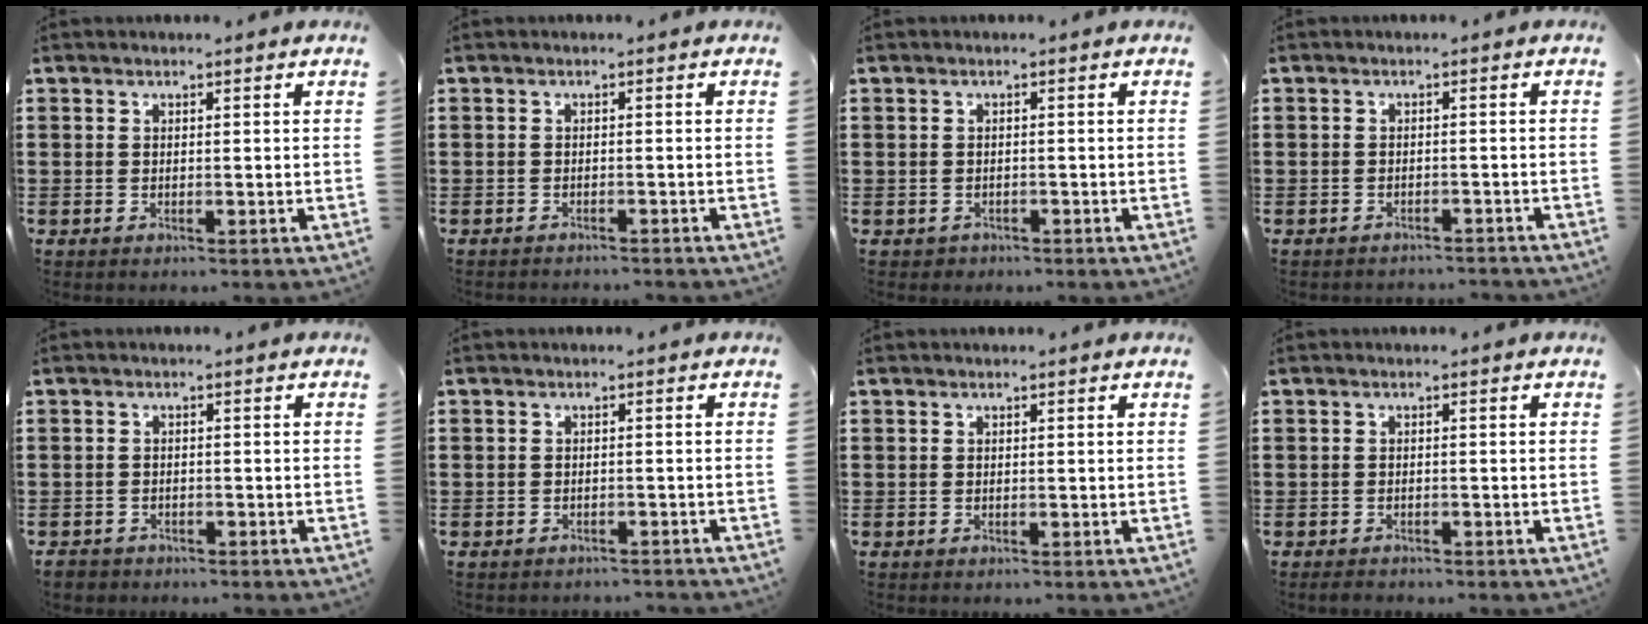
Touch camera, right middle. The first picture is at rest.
{"total": 0.8, "force": [-0.8, 0.0, 0.0], "torque": [-0.002, 0.001, -0.017]}
{"total": 0.6, "force": [-0.4, 0.4, 0.0], "torque": [-0.002, 0.004, -0.011]}
{"total": 1.7, "force": [-1.7, 0.3, -0.2], "torque": [0.000, 0.003, -0.039]}
{"total": 1.1, "force": [-1.1, 0.4, 0.0], "torque": [-0.004, 0.002, -0.024]}
{"total": 1.4, "force": [-1.4, 0.3, -0.2], "torque": [0.000, 0.004, -0.032]}
{"total": 0.0}
{"total": 0.9, "force": [-0.8, 0.2, 0.1], "torque": [-0.005, 0.000, -0.017]}